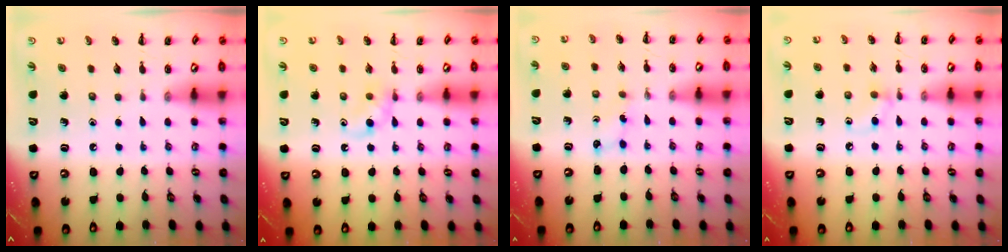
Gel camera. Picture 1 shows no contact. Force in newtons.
{"total": 4.7, "press": 4.6, "slide": 1.0}
{"total": 2.6, "press": 2.5, "slide": 0.8}
{"total": 5.0, "press": 4.7, "slide": 1.7}